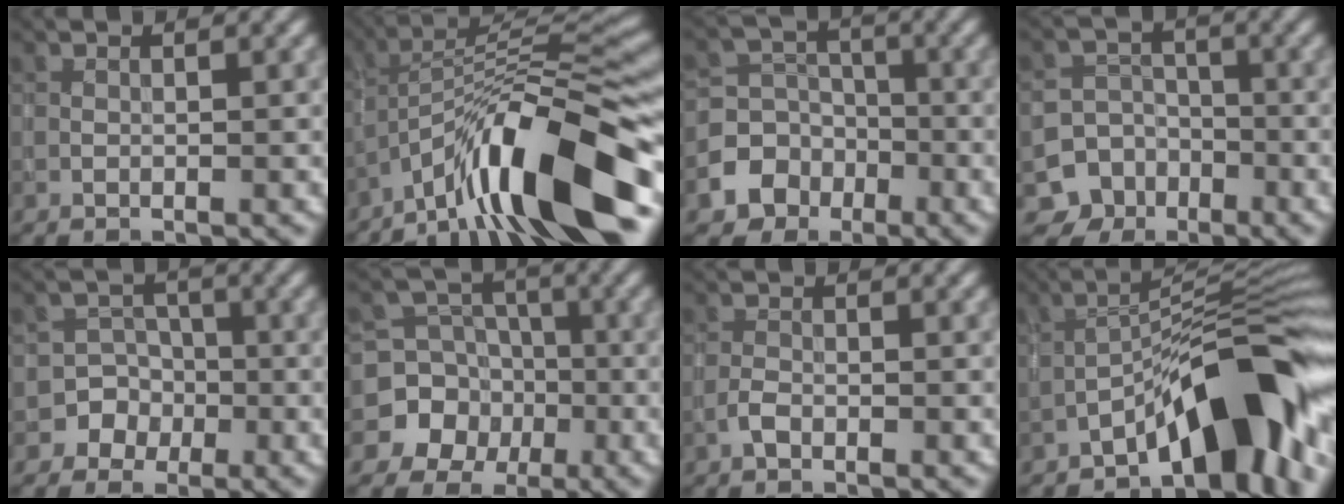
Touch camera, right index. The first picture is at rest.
{"total": 12.8, "force": [-7.3, 2.7, 10.2], "torque": [-0.154, 0.024, -0.125]}
{"total": 6.2, "force": [-3.1, 5.3, 0.9], "torque": [-0.001, -0.004, -0.077]}
{"total": 7.8, "force": [-4.9, 6.2, 0.4], "torque": [0.011, -0.022, -0.093]}
{"total": 5.1, "force": [-2.3, 4.5, -0.3], "torque": [0.042, 0.004, -0.057]}
{"total": 8.4, "force": [-3.2, 7.7, 1.2], "torque": [-0.010, -0.005, -0.078]}
{"total": 1.0, "force": [-0.7, 0.4, 0.6], "torque": [-0.010, 0.003, -0.016]}
{"total": 10.3, "force": [-5.6, 2.9, 8.2], "torque": [-0.101, 0.027, -0.098]}